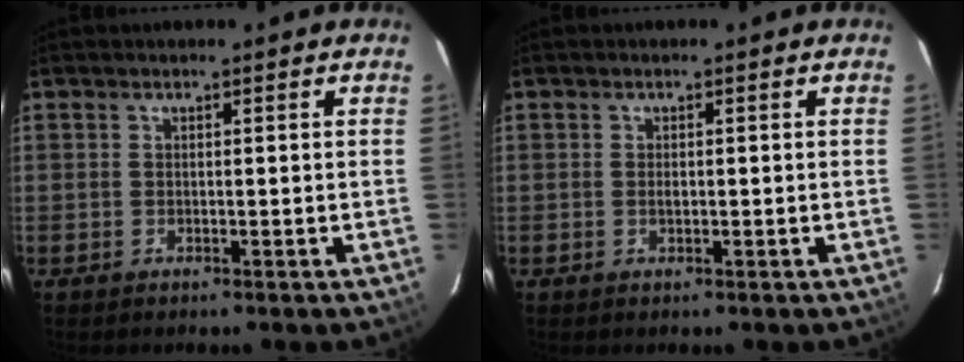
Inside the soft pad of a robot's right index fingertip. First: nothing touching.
{"total": 0.8, "force": [-0.1, 0.5, 0.6], "torque": [-0.010, 0.001, -0.001]}